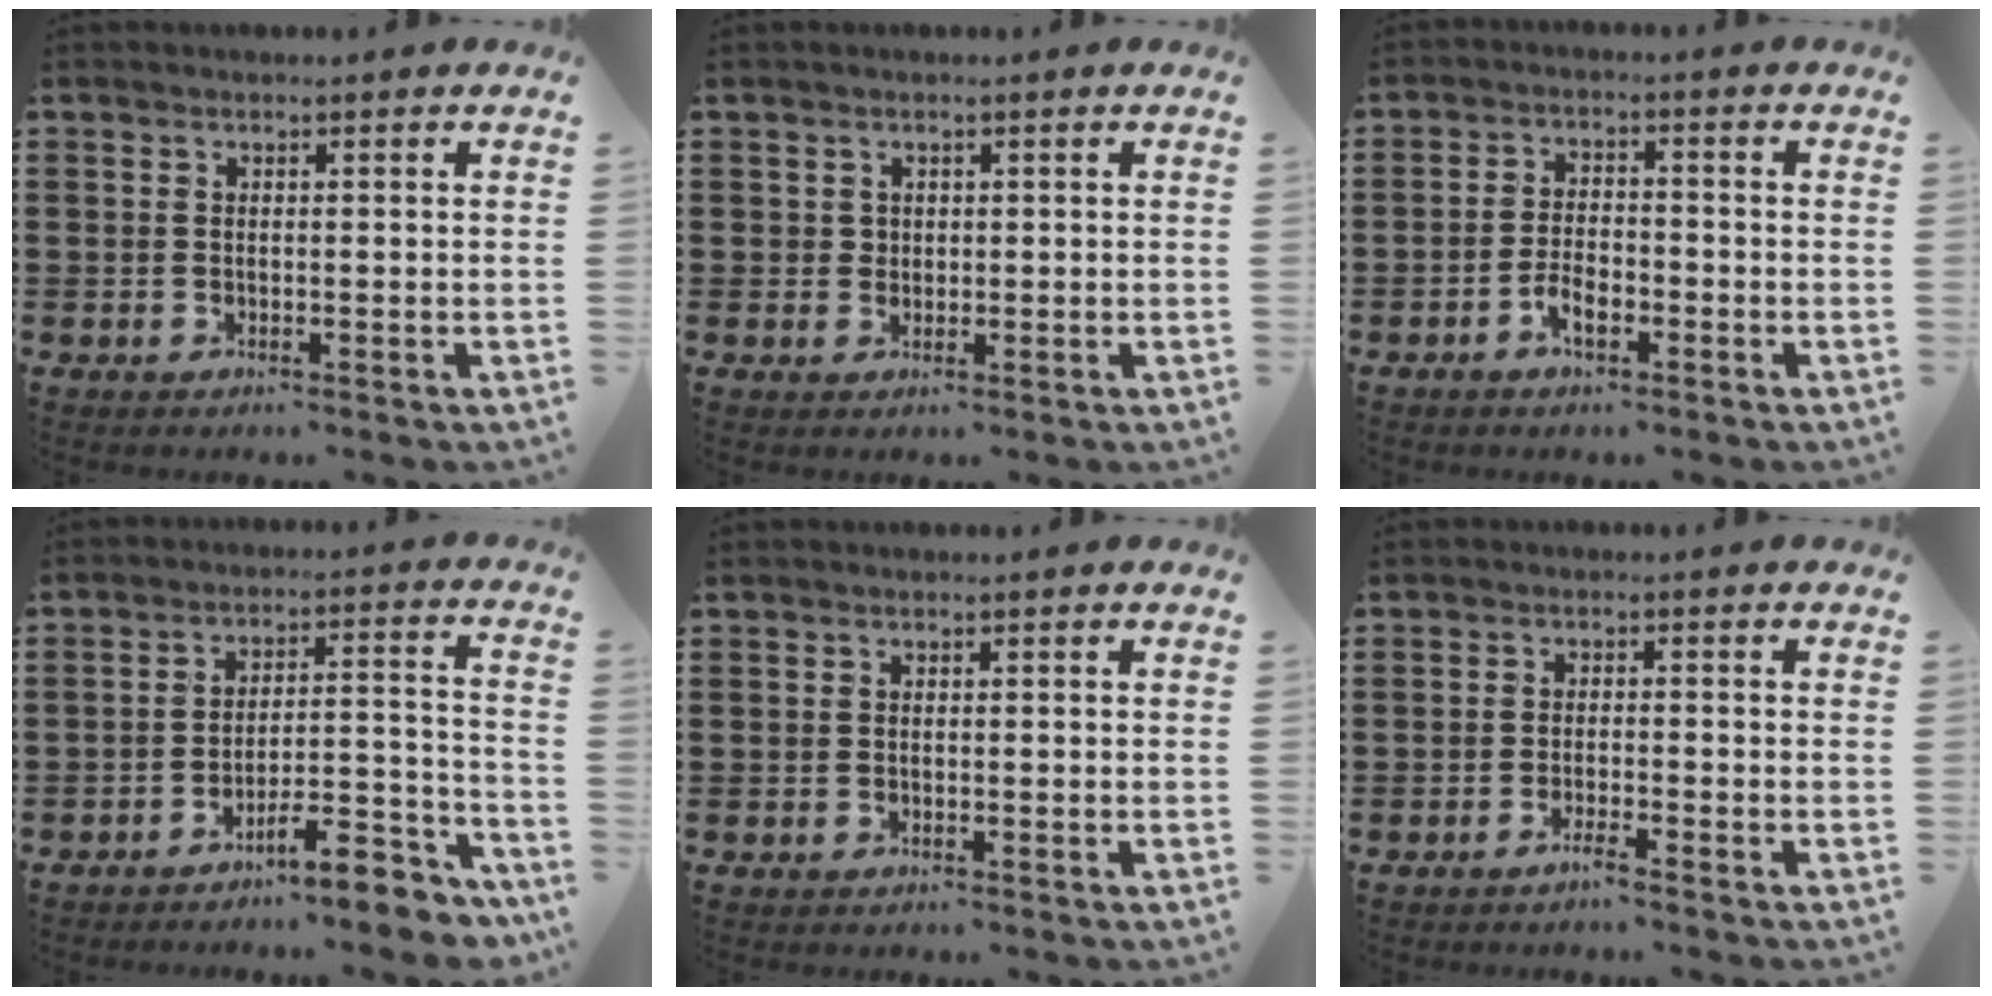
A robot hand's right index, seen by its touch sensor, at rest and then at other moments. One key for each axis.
{"total": 1.0, "fx": 0.5, "fy": 0.8, "fz": 0.2, "tx": -0.005, "ty": 0.003, "tz": 0.011}
{"total": 3.6, "fx": -2.0, "fy": 1.7, "fz": 2.5, "tx": -0.050, "ty": 0.004, "tz": -0.038}
{"total": 7.9, "fx": -6.9, "fy": 1.0, "fz": 3.7, "tx": -0.053, "ty": 0.012, "tz": -0.127}
{"total": 0.0}
{"total": 1.9, "fx": -1.6, "fy": -0.2, "fz": 1.0, "tx": -0.016, "ty": -0.005, "tz": -0.028}